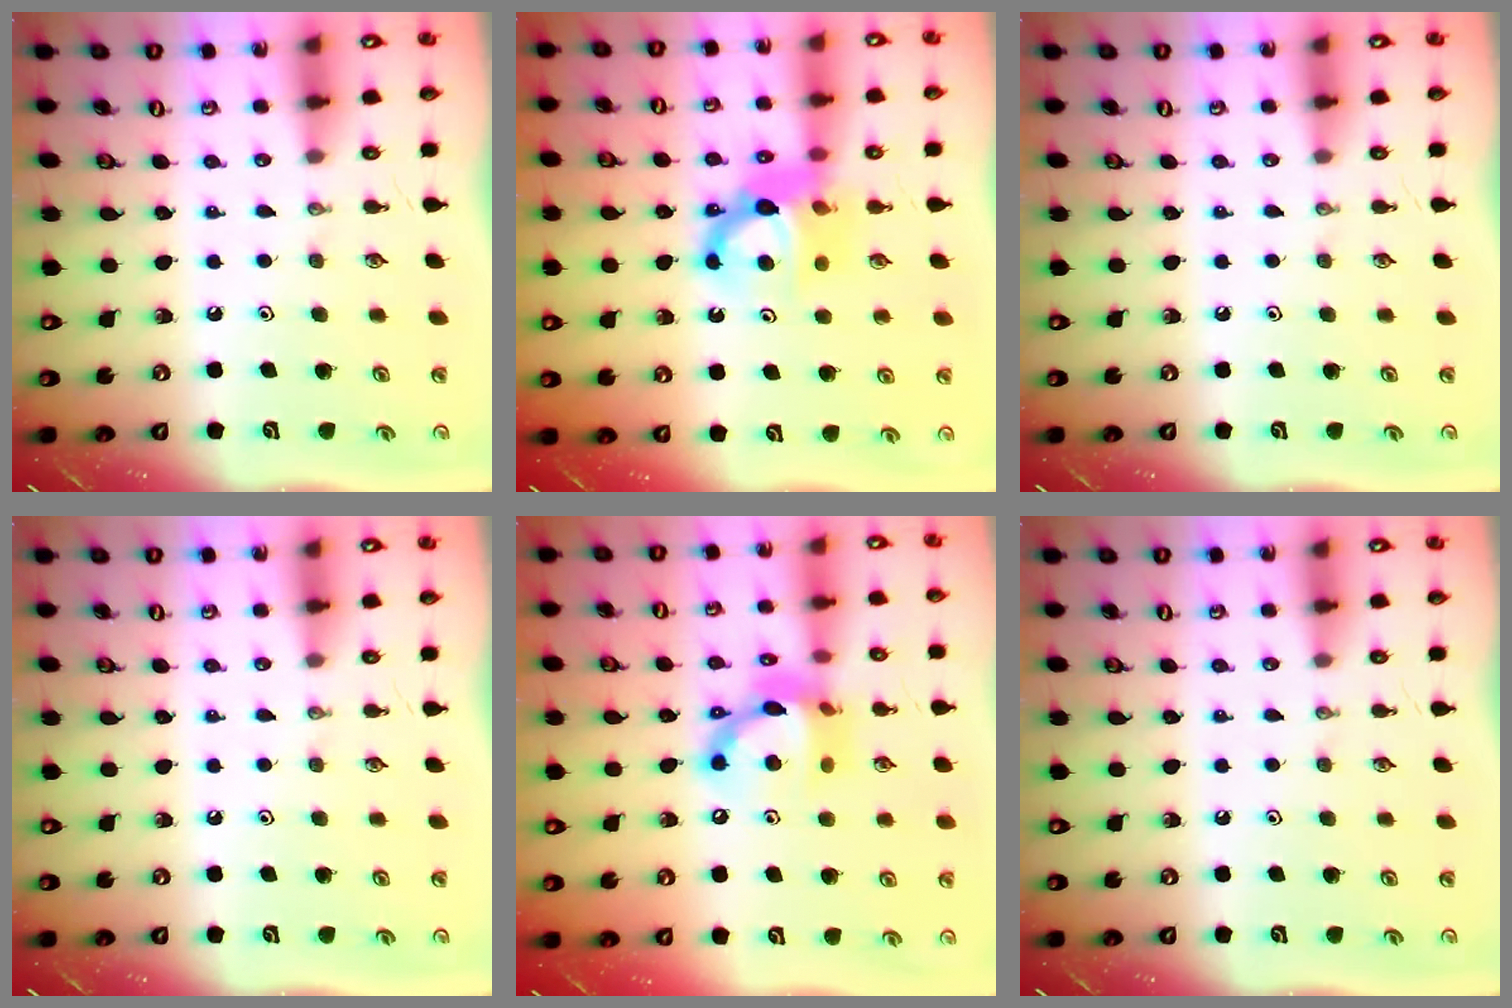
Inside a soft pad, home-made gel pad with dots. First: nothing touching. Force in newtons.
{"total": 10.4, "press": 10.2, "slide": 2.0}
{"total": 0.0}
{"total": 0.0}
{"total": 14.3, "press": 14.3, "slide": 0.8}
{"total": 0.0}